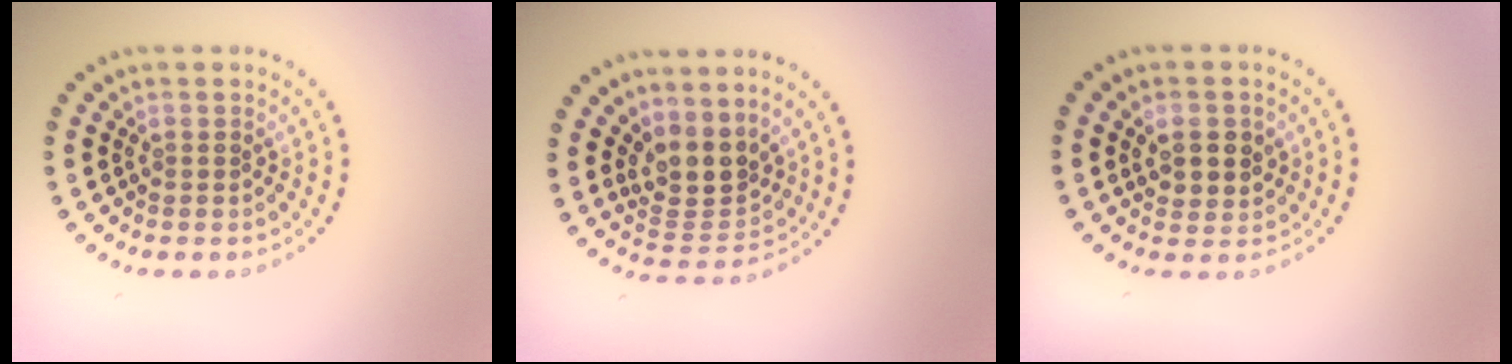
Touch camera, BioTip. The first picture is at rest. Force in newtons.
{"total": 3.6, "press": 2.7, "slide": 2.4}
{"total": 2.6, "press": 2.6, "slide": 0.6}